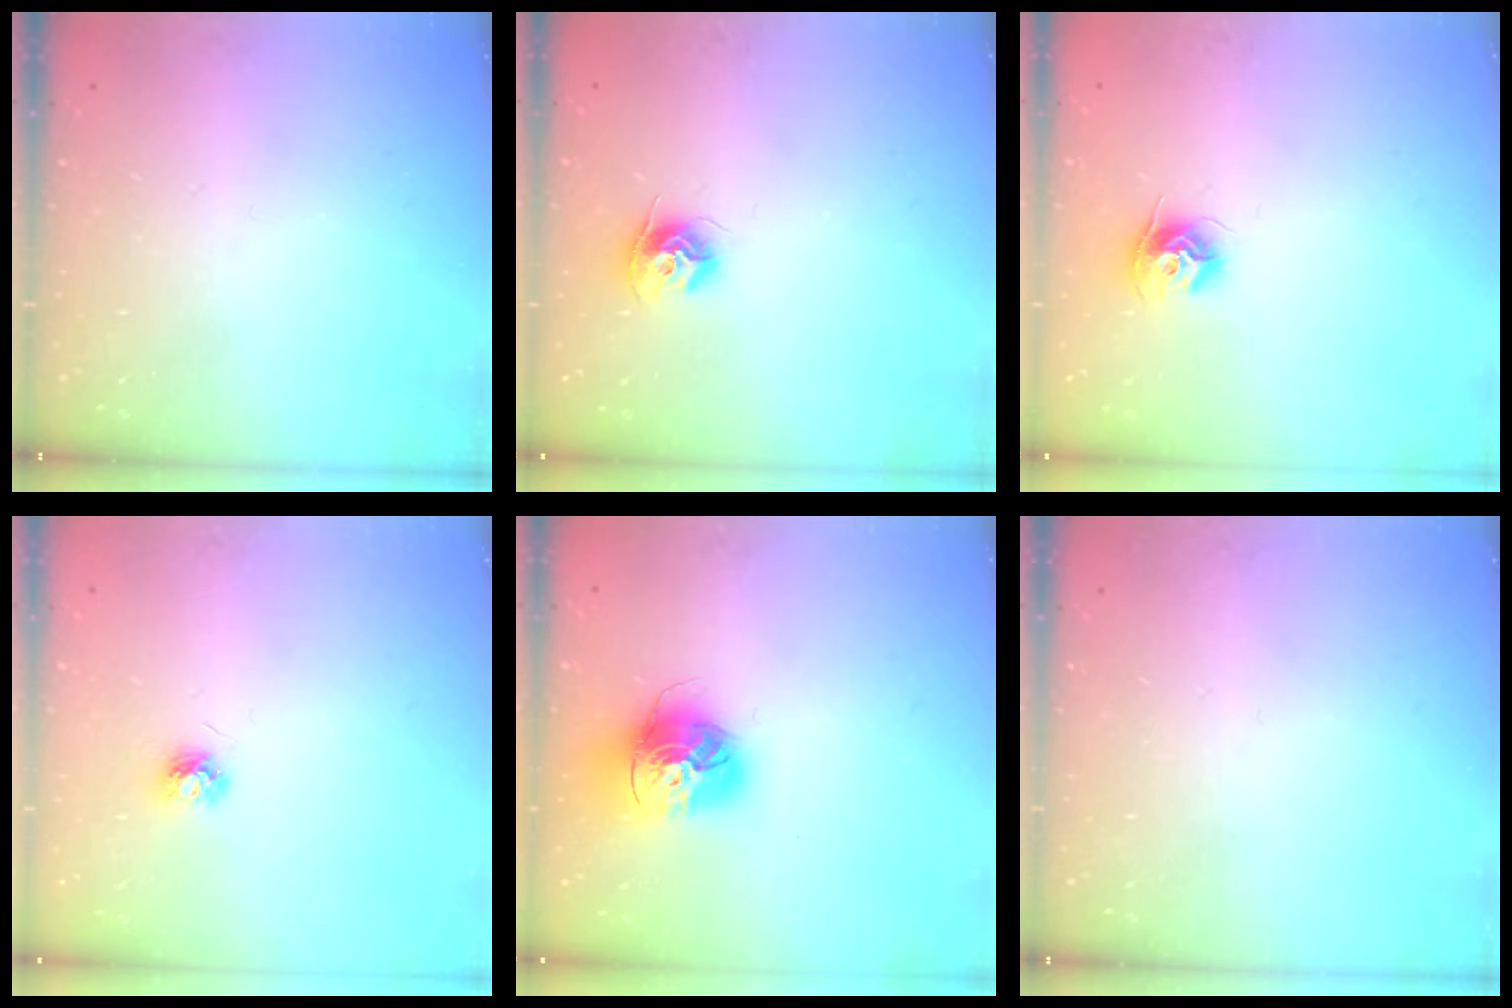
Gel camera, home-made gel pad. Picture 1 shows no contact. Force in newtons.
{"total": 9.7, "press": 9.7, "slide": 0.5}
{"total": 9.7, "press": 9.7, "slide": 0.5}
{"total": 4.2, "press": 4.2, "slide": 0.3}
{"total": 16.2, "press": 16.1, "slide": 1.8}
{"total": 0.0}